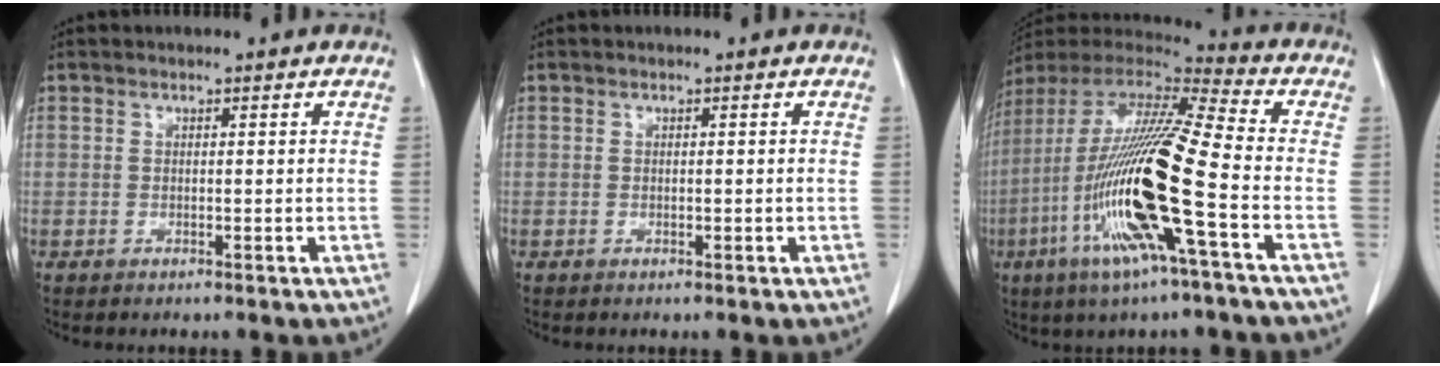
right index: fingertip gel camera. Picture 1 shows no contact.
{"total": 0.5, "force": [-0.2, 0.2, 0.4], "torque": [-0.009, 0.000, 0.000]}
{"total": 21.5, "force": [-6.4, 0.9, 20.5], "torque": [-0.435, -0.027, -0.130]}